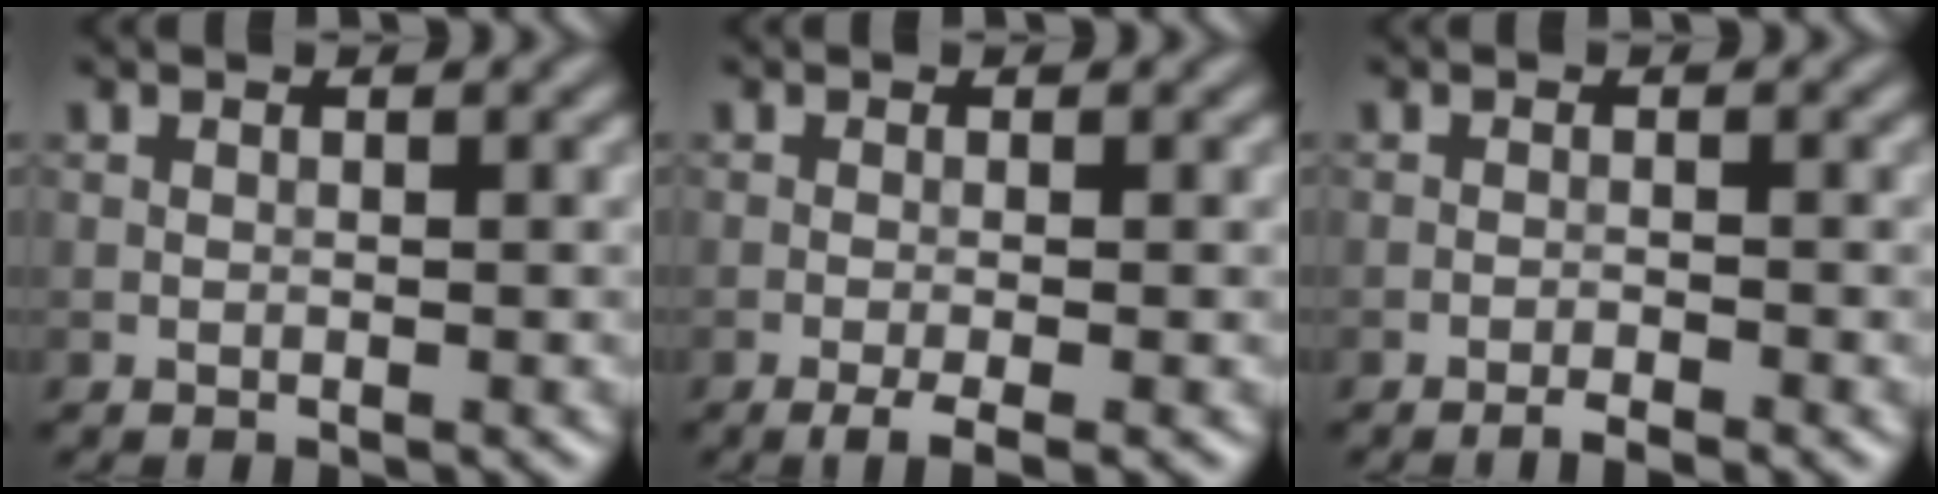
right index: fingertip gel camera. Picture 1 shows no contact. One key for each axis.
{"total": 2.6, "fx": -1.3, "fy": 0.5, "fz": 2.2, "tx": -0.039, "ty": -0.001, "tz": -0.027}
{"total": 1.7, "fx": -1.2, "fy": 0.2, "fz": 1.1, "tx": -0.020, "ty": 0.003, "tz": -0.024}